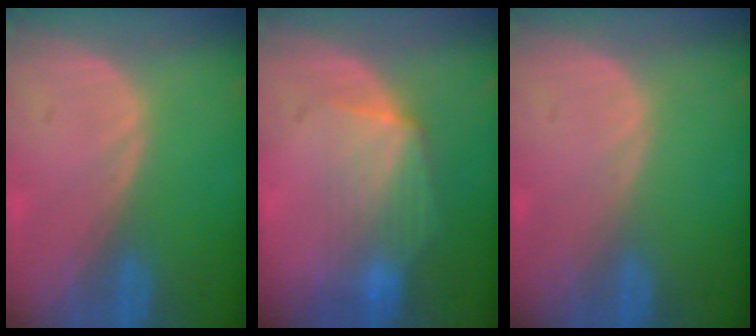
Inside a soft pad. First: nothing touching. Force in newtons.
{"total": 7.0, "press": 6.5, "slide": 2.6}
{"total": 0.0}